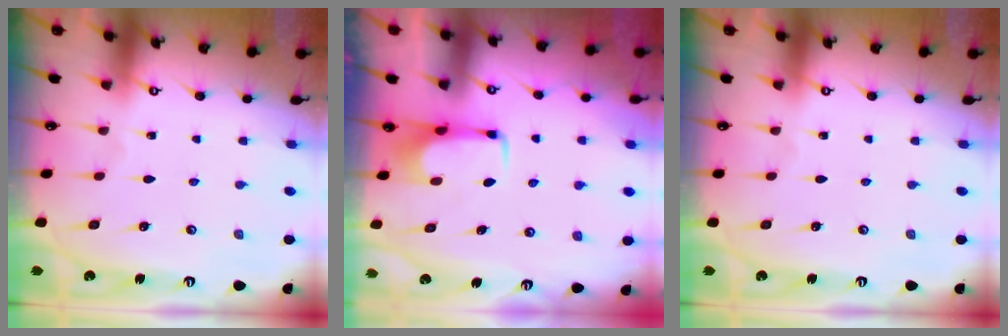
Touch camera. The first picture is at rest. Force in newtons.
{"total": 1.5, "press": 1.5, "slide": 0.5}
{"total": 0.0}